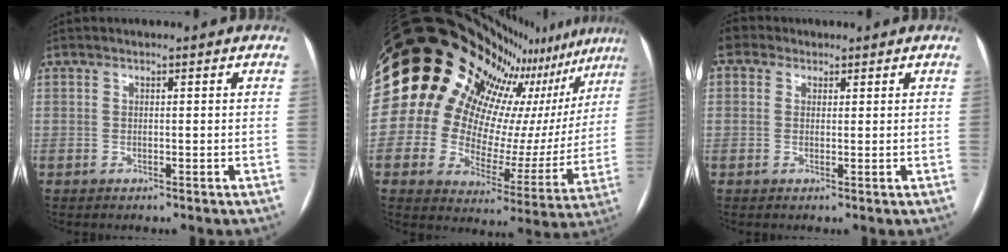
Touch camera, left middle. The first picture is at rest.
{"total": 22.6, "force": [17.7, 8.6, 11.0], "torque": [-0.207, -0.022, 0.250]}
{"total": 1.8, "force": [-0.4, 1.8, 0.3], "torque": [-0.021, 0.028, 0.010]}